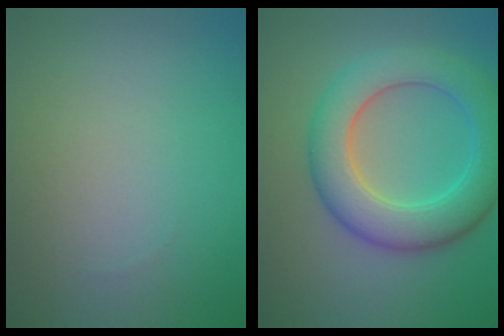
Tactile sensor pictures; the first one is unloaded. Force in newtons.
{"total": 7.5, "press": 7.5, "slide": 0.3}